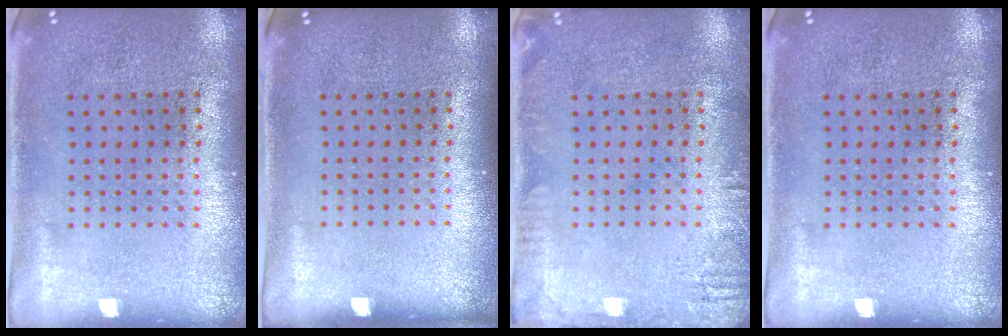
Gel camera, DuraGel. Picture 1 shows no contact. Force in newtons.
{"total": 0.0}
{"total": 1.9, "press": 1.9, "slide": 0.3}
{"total": 0.0}